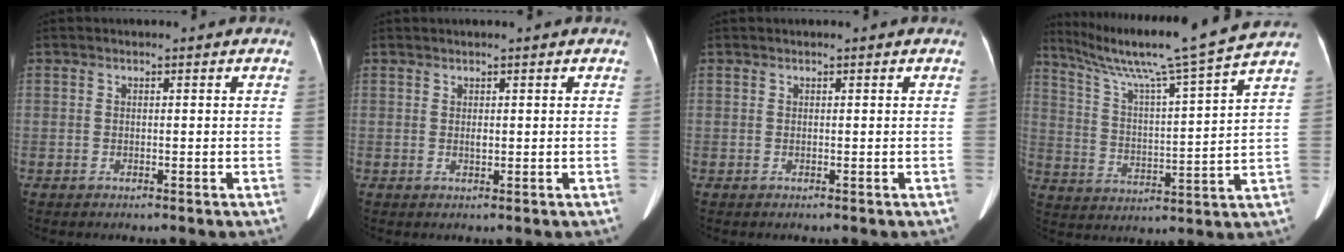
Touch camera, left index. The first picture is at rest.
{"total": 0.7, "force": [0.4, 0.2, 0.6], "torque": [-0.014, 0.007, 0.006]}
{"total": 0.0}
{"total": 18.9, "force": [15.8, -2.5, 10.1], "torque": [-0.176, -0.013, 0.235]}